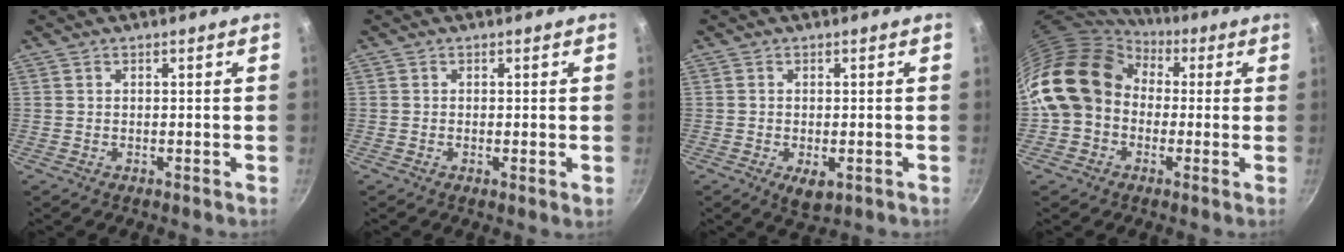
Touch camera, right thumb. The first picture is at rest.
{"total": 1.2, "force": [-0.1, 0.2, 1.2], "torque": [-0.019, -0.004, -0.005]}
{"total": 4.1, "force": [-1.3, 2.2, 3.2], "torque": [-0.047, -0.009, -0.015]}
{"total": 16.1, "force": [1.3, 13.2, 9.1], "torque": [-0.144, 0.037, 0.007]}